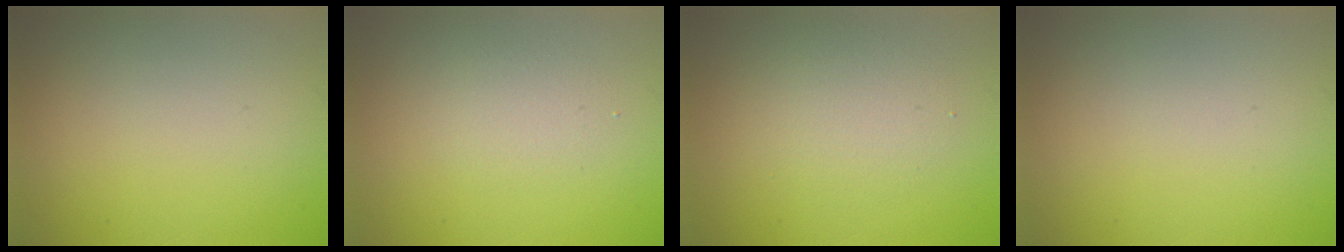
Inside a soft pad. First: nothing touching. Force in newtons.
{"total": 1.5, "press": 1.5, "slide": 0.2}
{"total": 2.6, "press": 2.6, "slide": 0.0}
{"total": 0.0}